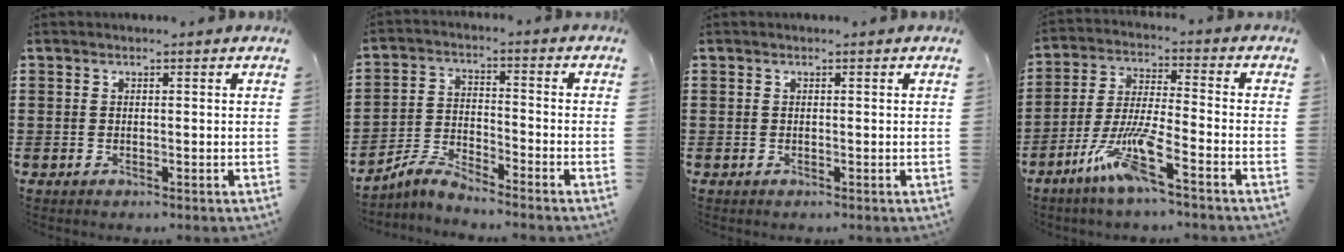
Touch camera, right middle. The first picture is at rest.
{"total": 4.7, "force": [-4.4, 0.6, 1.5], "torque": [-0.042, 0.000, -0.093]}
{"total": 0.0}
{"total": 9.0, "force": [-5.8, 0.7, 6.8], "torque": [-0.155, -0.011, -0.115]}